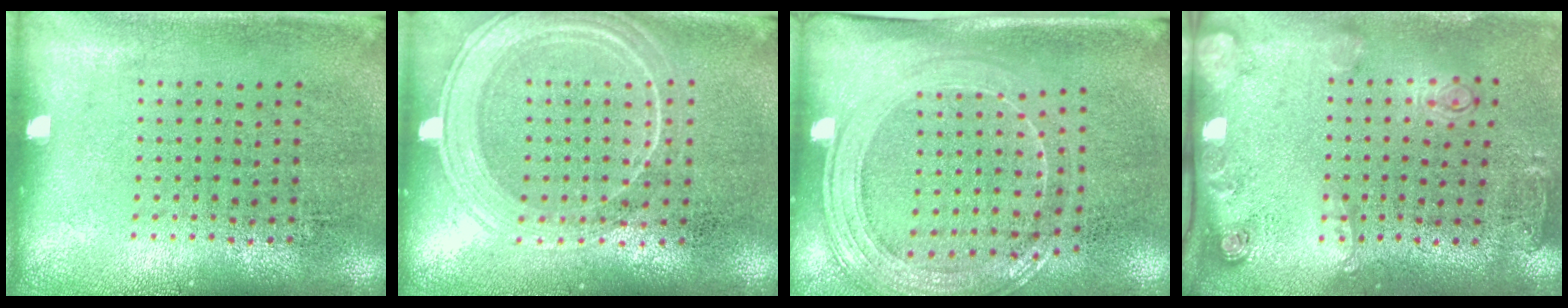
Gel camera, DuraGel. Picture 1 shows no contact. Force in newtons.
{"total": 1.8, "press": 1.8, "slide": 0.4}
{"total": 1.9, "press": 1.7, "slide": 1.0}
{"total": 2.0, "press": 1.4, "slide": 1.4}